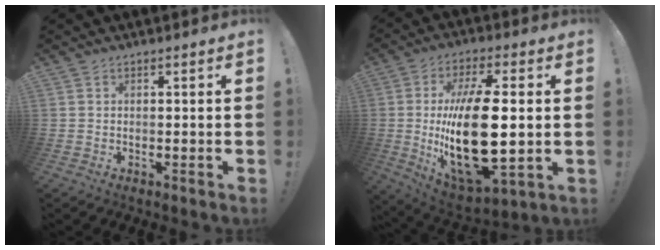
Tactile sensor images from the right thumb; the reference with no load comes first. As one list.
[{"total": 24.8, "force": [0.0, 10.3, 22.6], "torque": [-0.442, -0.022, 0.001]}]